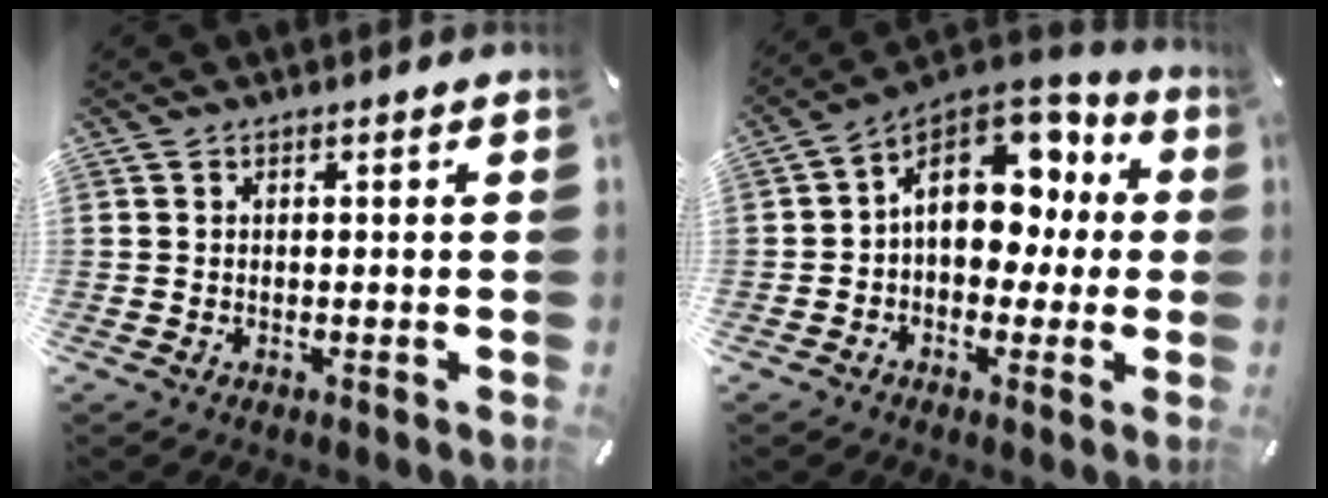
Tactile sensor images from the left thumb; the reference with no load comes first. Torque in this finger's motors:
{"motor_torque": [2.38, 2.38, 0.57, 0.25, 0.16]}